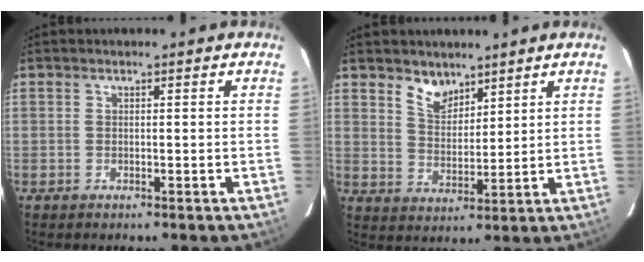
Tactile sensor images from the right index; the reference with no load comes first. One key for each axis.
{"total": 5.6, "fx": 4.3, "fy": 2.9, "fz": 2.1, "tx": -0.031, "ty": 0.004, "tz": 0.084}